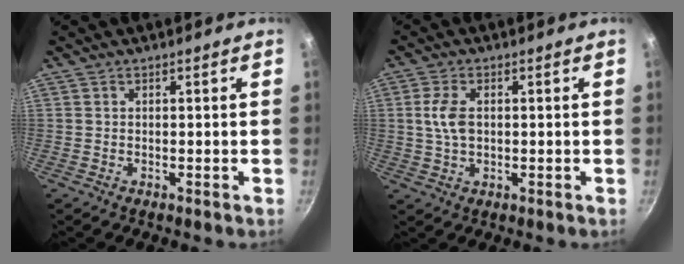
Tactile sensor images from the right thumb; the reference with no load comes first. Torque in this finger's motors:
{"motor_torque": [-0.66, 0.57, 0.49, 0.52, 0.04]}